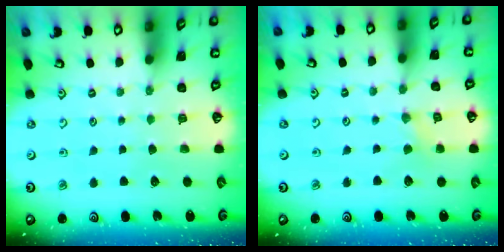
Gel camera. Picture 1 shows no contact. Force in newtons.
{"total": 1.2, "press": 1.2, "slide": 0.3}